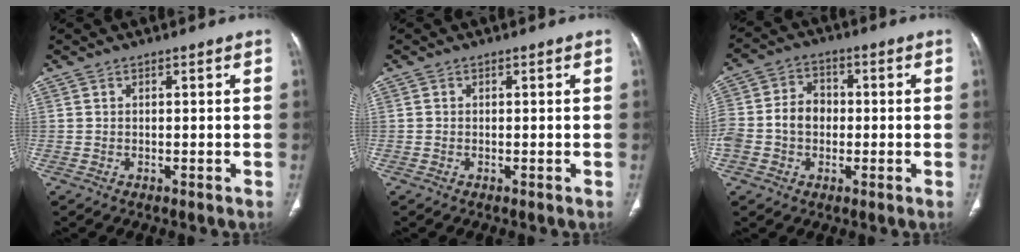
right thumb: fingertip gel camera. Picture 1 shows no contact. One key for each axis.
{"total": 0.0}
{"total": 10.3, "fx": -0.9, "fy": 8.1, "fz": 6.2, "tx": -0.117, "ty": 0.030, "tz": -0.022}